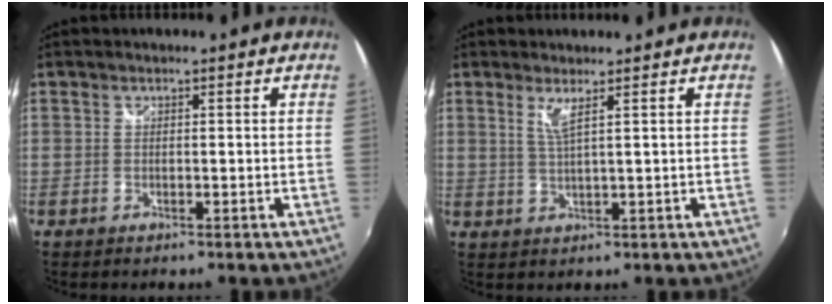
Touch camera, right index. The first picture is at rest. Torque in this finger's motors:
{"motor_torque": [0.33, 0.05, 0.19, 0.07]}